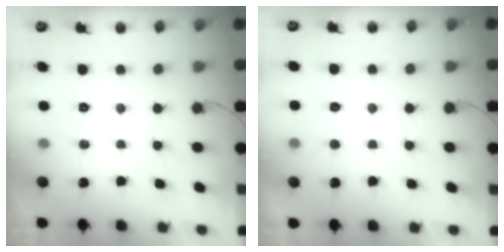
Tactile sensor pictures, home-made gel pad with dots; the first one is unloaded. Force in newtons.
{"total": 2.2, "press": 2.2, "slide": 0.3}